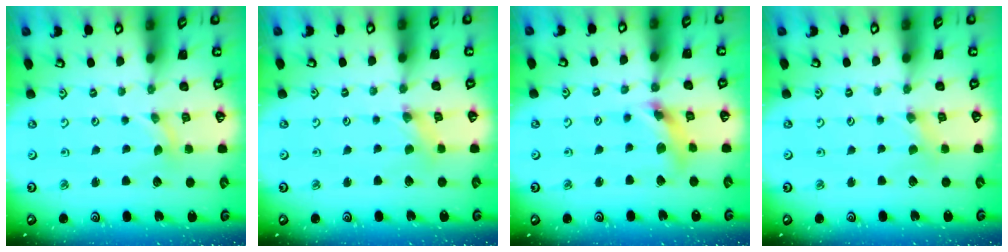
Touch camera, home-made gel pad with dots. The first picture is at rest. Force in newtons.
{"total": 0.8, "press": 0.8, "slide": 0.2}
{"total": 10.0, "press": 9.9, "slide": 1.0}
{"total": 0.9, "press": 0.9, "slide": 0.2}